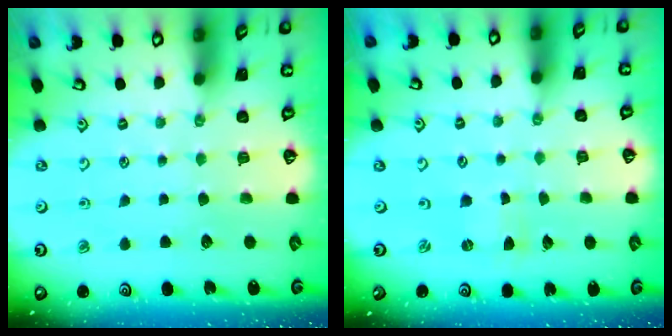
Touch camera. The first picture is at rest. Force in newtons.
{"total": 0.0}